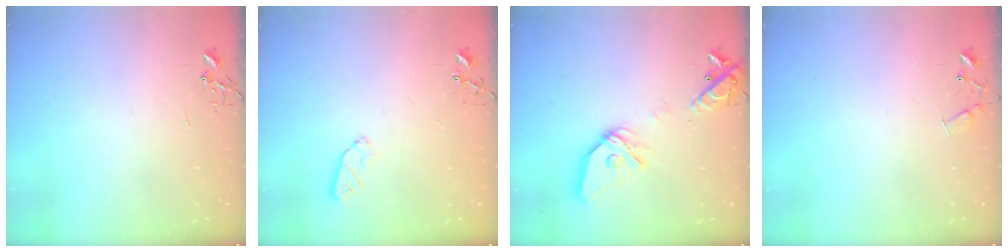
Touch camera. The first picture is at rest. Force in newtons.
{"total": 5.5, "press": 5.4, "slide": 1.1}
{"total": 17.0, "press": 16.8, "slide": 2.6}
{"total": 8.1, "press": 8.1, "slide": 0.5}